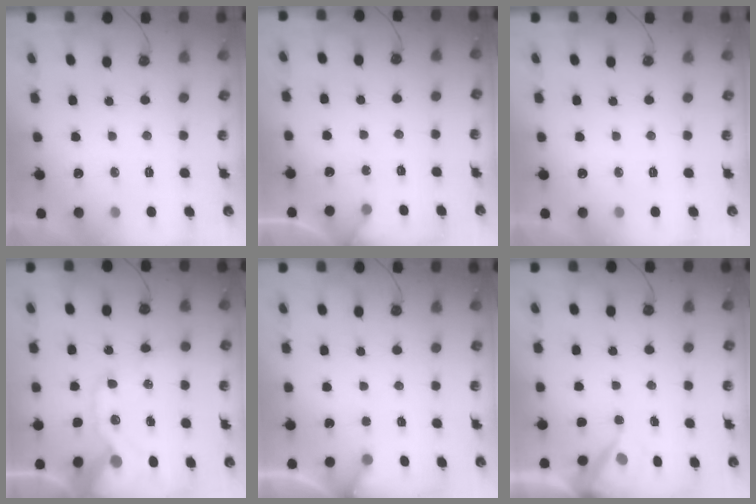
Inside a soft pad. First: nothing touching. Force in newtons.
{"total": 3.1, "press": 3.1, "slide": 0.2}
{"total": 0.0}
{"total": 17.1, "press": 16.9, "slide": 2.5}
{"total": 2.7, "press": 2.7, "slide": 0.2}
{"total": 6.4, "press": 6.4, "slide": 0.6}